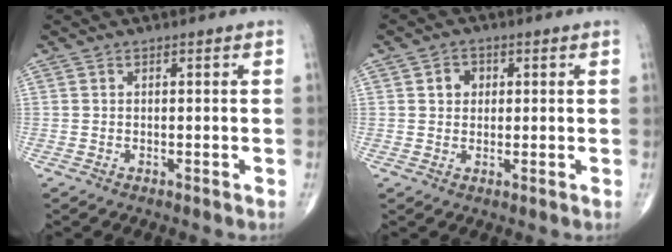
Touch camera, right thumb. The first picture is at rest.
{"total": 3.2, "force": [0.8, 2.7, 1.5], "torque": [-0.007, 0.001, 0.010]}